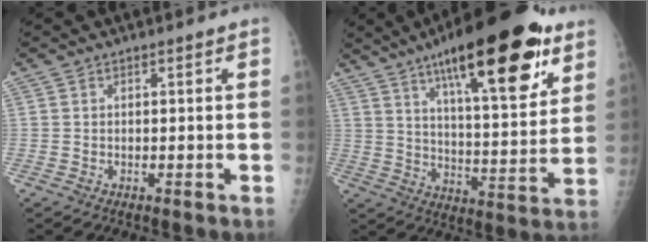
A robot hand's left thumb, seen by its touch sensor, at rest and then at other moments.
{"total": 25.6, "force": [14.5, 7.3, 19.8], "torque": [-0.274, -0.049, 0.224]}